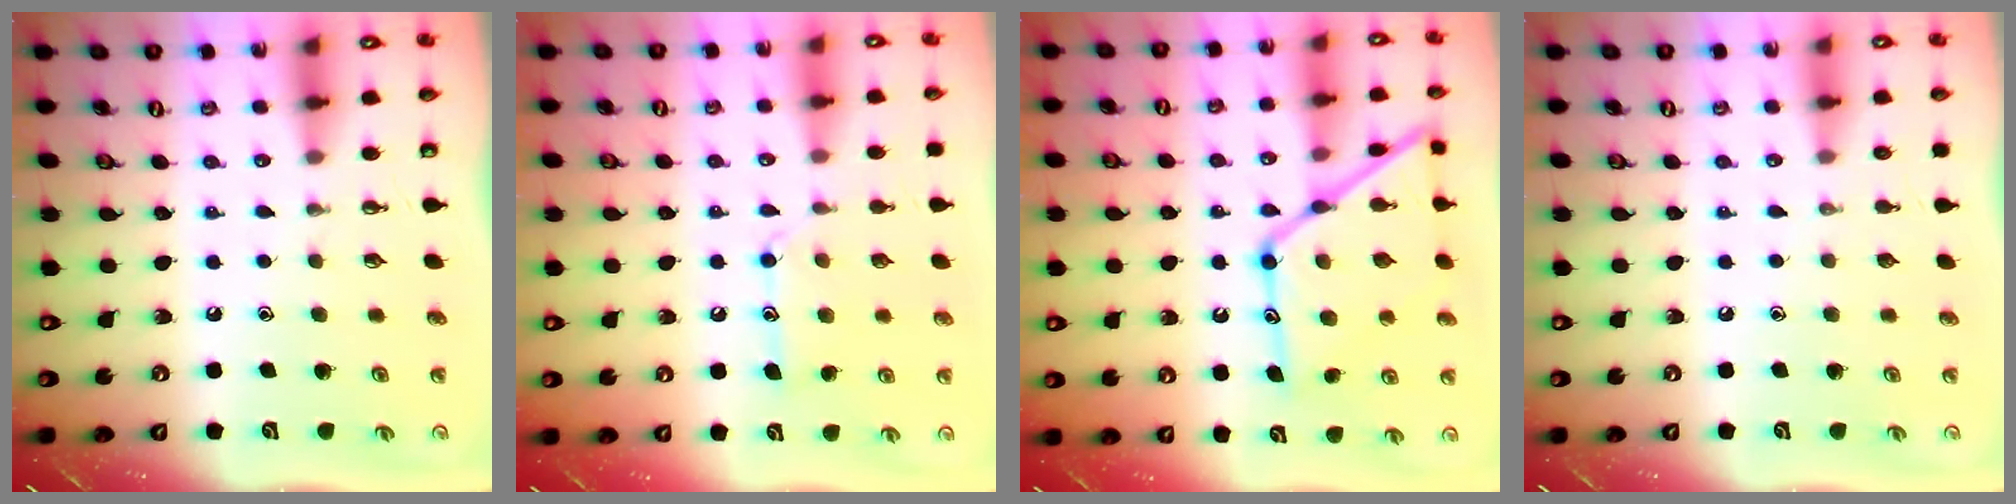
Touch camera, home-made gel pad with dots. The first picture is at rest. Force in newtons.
{"total": 10.2, "press": 10.2, "slide": 0.6}
{"total": 18.9, "press": 18.8, "slide": 1.7}
{"total": 0.0}